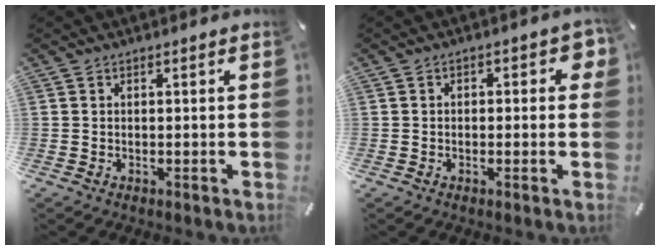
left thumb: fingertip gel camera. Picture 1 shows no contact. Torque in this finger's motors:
{"motor_torque": [0.06, -0.33, 0.08, 0.21, -0.05]}